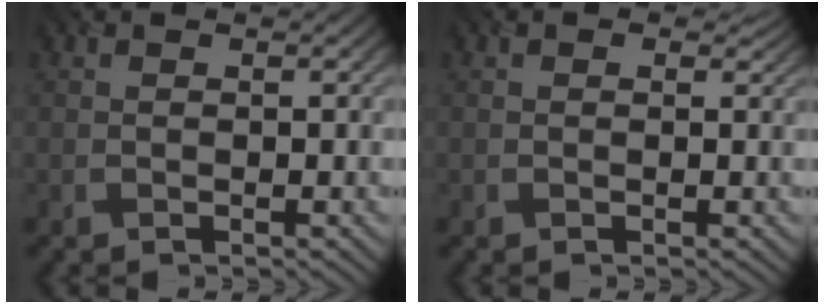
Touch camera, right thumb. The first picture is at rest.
{"total": 0.7, "force": [0.3, 0.6, 0.3], "torque": [-0.003, -0.006, 0.006]}